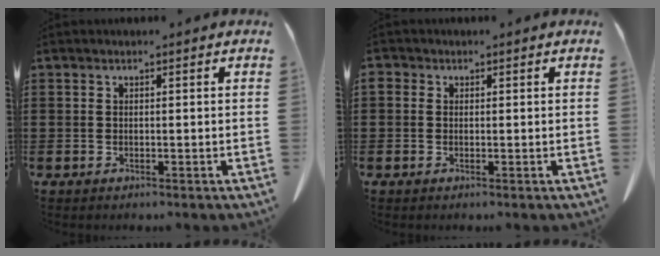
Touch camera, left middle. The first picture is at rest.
{"total": 0.8, "force": [-0.1, 0.8, 0.2], "torque": [-0.006, 0.006, -0.002]}